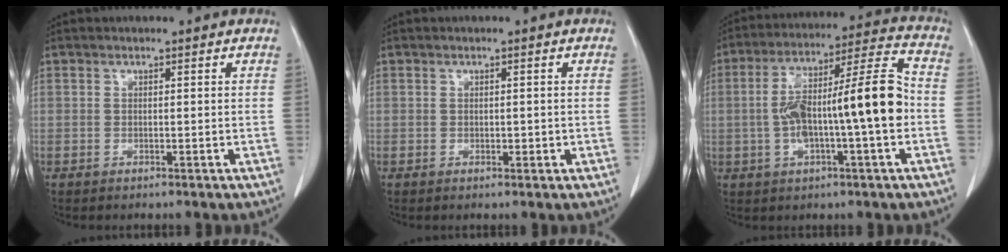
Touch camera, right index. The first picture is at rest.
{"total": 1.1, "force": [-0.1, 0.7, 0.8], "torque": [-0.010, -0.001, 0.000]}
{"total": 16.3, "force": [-1.7, 1.9, 16.1], "torque": [-0.272, 0.030, -0.027]}